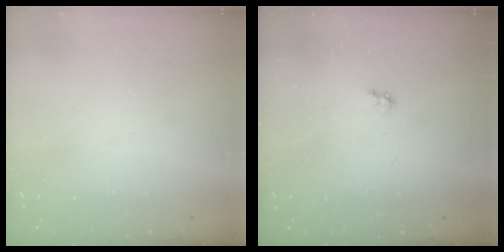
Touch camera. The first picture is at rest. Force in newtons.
{"total": 2.6, "press": 2.6, "slide": 0.4}